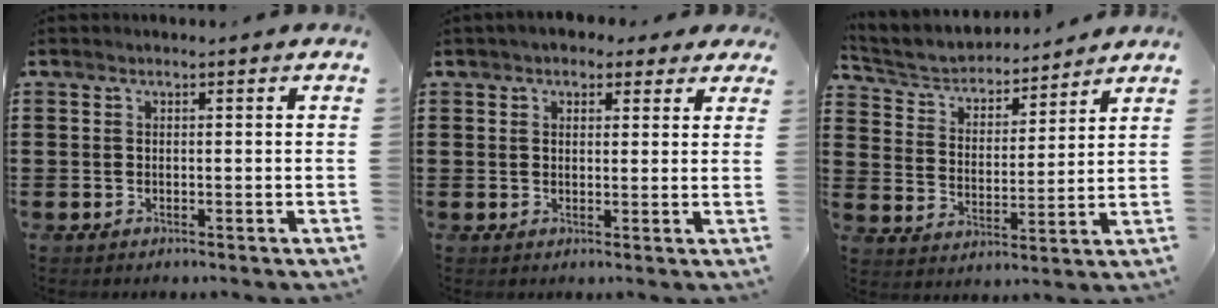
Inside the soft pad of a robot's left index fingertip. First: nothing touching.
{"total": 3.1, "force": [2.2, 1.8, 1.0], "torque": [-0.024, 0.006, 0.038]}
{"total": 4.4, "force": [4.2, 1.2, 0.7], "torque": [-0.041, -0.029, 0.066]}